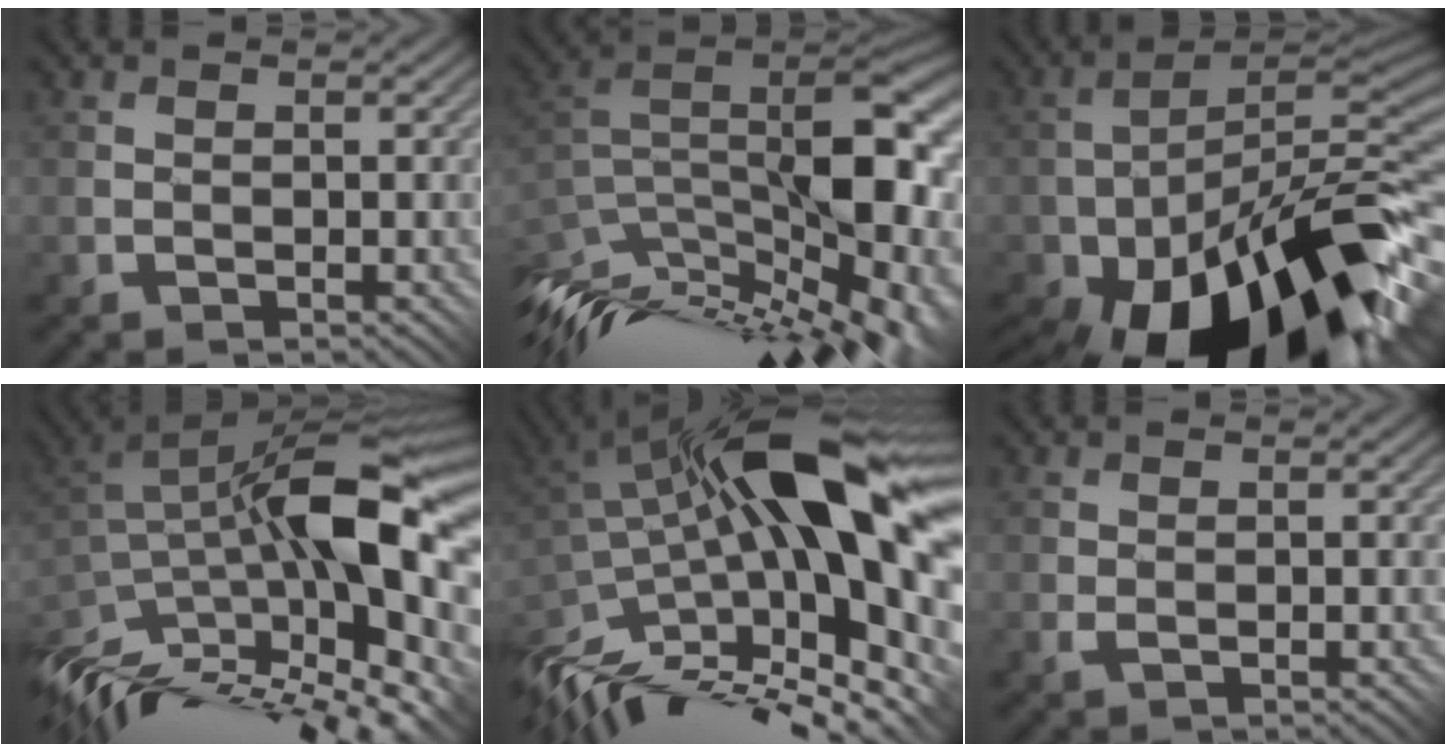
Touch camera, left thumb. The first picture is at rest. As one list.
[{"total": 14.9, "force": [-6.1, 6.2, 12.1], "torque": [-0.215, -0.002, -0.106]}, {"total": 19.2, "force": [-10.5, 8.1, 14.0], "torque": [-0.226, -0.029, -0.156]}, {"total": 16.3, "force": [-4.7, 5.9, 14.5], "torque": [-0.257, 0.003, -0.090]}, {"total": 16.7, "force": [-2.2, 5.0, 15.8], "torque": [-0.281, -0.003, -0.046]}, {"total": 0.6, "force": [-0.1, 0.1, 0.6], "torque": [-0.012, 0.000, -0.002]}]